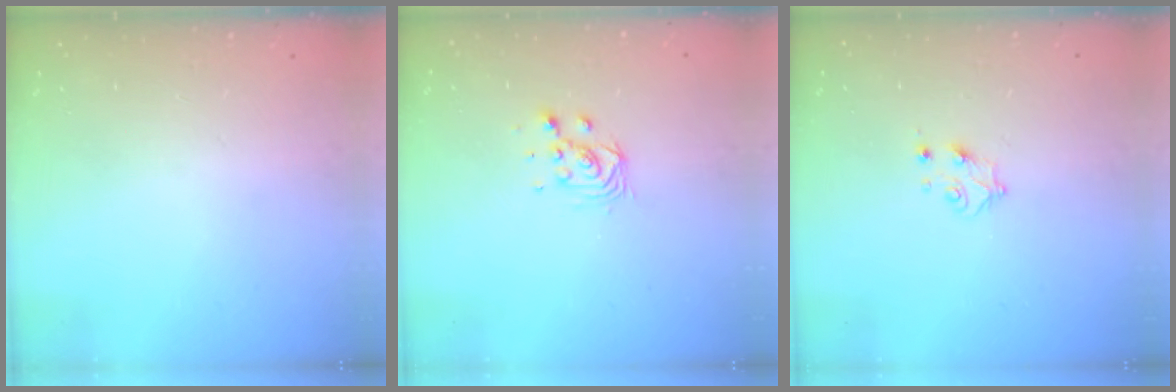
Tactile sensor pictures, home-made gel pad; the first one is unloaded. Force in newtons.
{"total": 4.2, "press": 4.2, "slide": 0.3}
{"total": 4.4, "press": 4.4, "slide": 0.5}